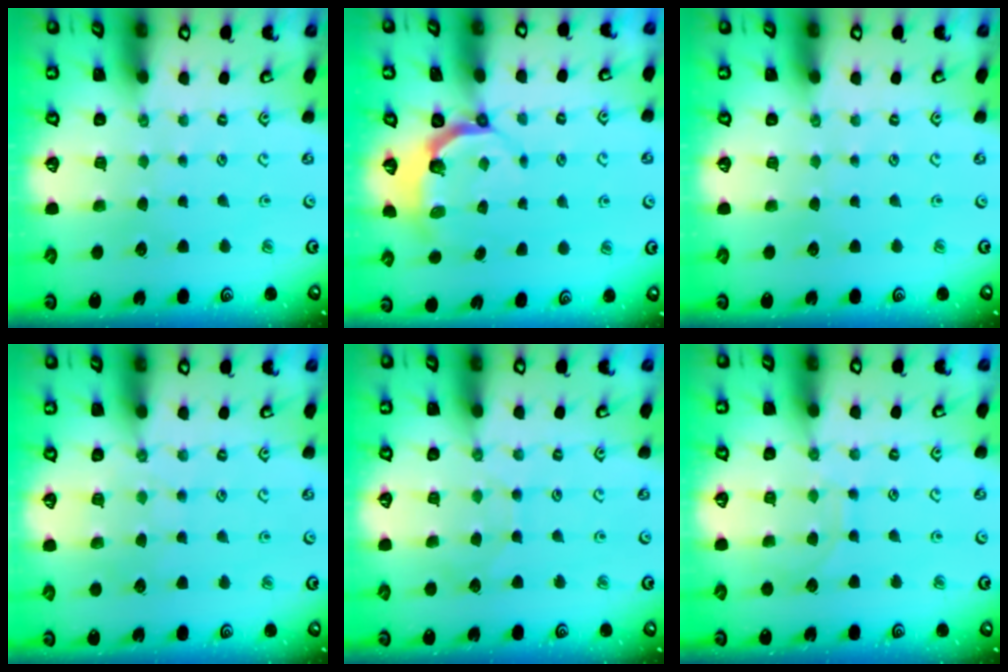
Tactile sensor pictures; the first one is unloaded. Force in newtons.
{"total": 4.6, "press": 3.5, "slide": 3.0}
{"total": 0.0}
{"total": 6.5, "press": 6.4, "slide": 0.6}
{"total": 5.1, "press": 5.1, "slide": 0.5}
{"total": 7.2, "press": 7.2, "slide": 0.6}